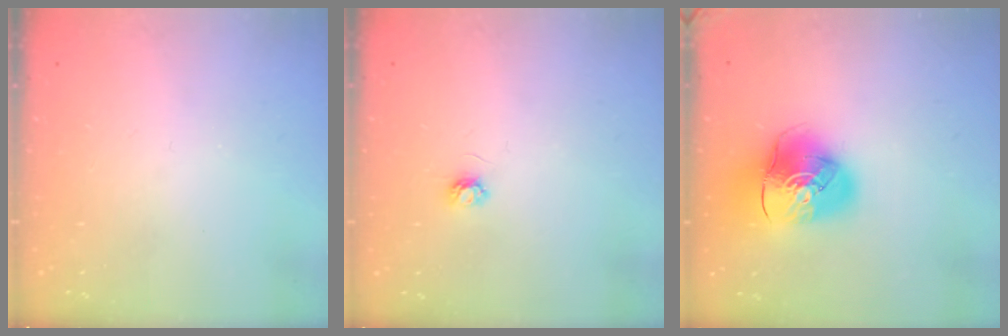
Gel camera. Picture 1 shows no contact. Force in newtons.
{"total": 3.5, "press": 3.5, "slide": 0.4}
{"total": 12.8, "press": 12.7, "slide": 2.0}